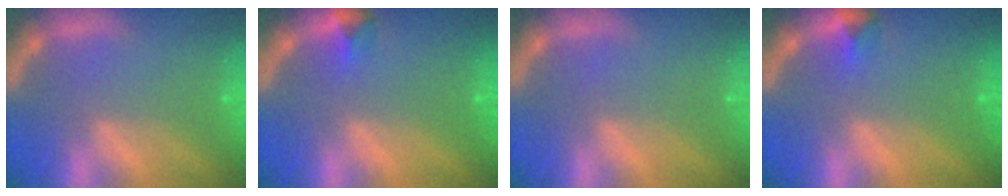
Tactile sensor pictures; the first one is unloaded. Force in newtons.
{"total": 1.4}
{"total": 0.0}
{"total": 1.4}